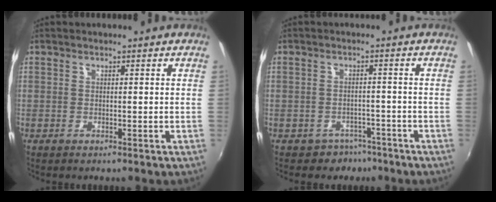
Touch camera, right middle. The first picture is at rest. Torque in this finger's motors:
{"motor_torque": [-0.13, 0.04, 0.05, 0.02]}